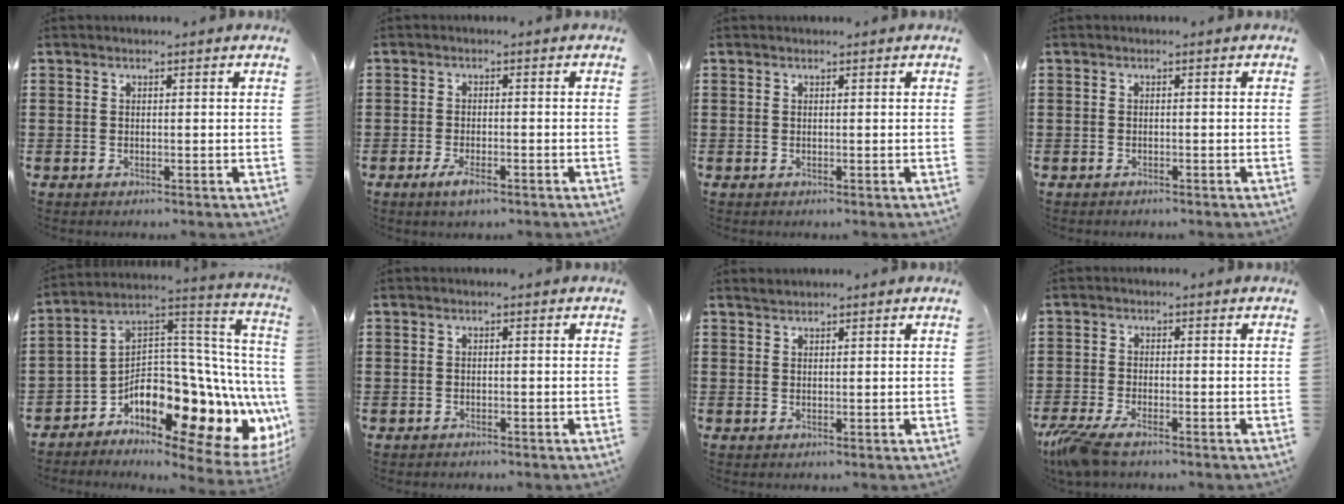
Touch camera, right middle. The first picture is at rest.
{"total": 2.9, "force": [-1.7, 0.9, 2.3], "torque": [-0.045, -0.001, -0.031]}
{"total": 0.0}
{"total": 0.6, "force": [-0.6, 0.1, 0.1], "torque": [-0.003, -0.002, -0.011]}
{"total": 10.7, "force": [-5.8, 4.8, 7.6], "torque": [-0.132, -0.043, -0.113]}
{"total": 0.7, "force": [-0.7, 0.1, 0.0], "torque": [-0.002, -0.001, -0.014]}
{"total": 0.8, "force": [0.8, 0.1, -0.2], "torque": [0.002, 0.001, 0.016]}
{"total": 3.9, "force": [-3.0, 0.3, 2.4], "torque": [-0.069, -0.016, -0.064]}